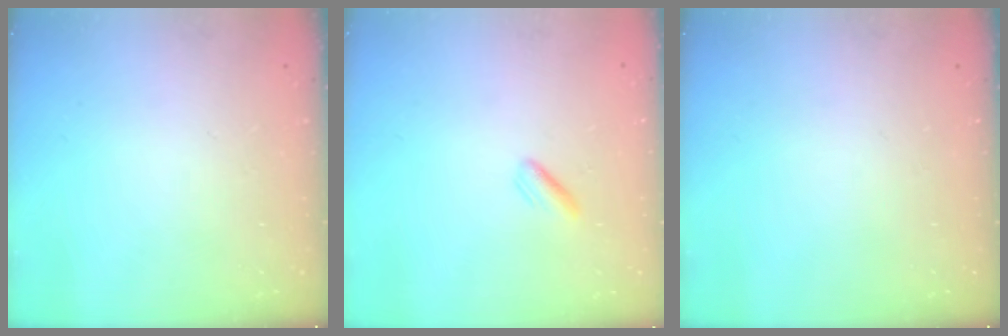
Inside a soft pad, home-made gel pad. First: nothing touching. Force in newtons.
{"total": 2.0, "press": 1.9, "slide": 0.7}
{"total": 0.0}